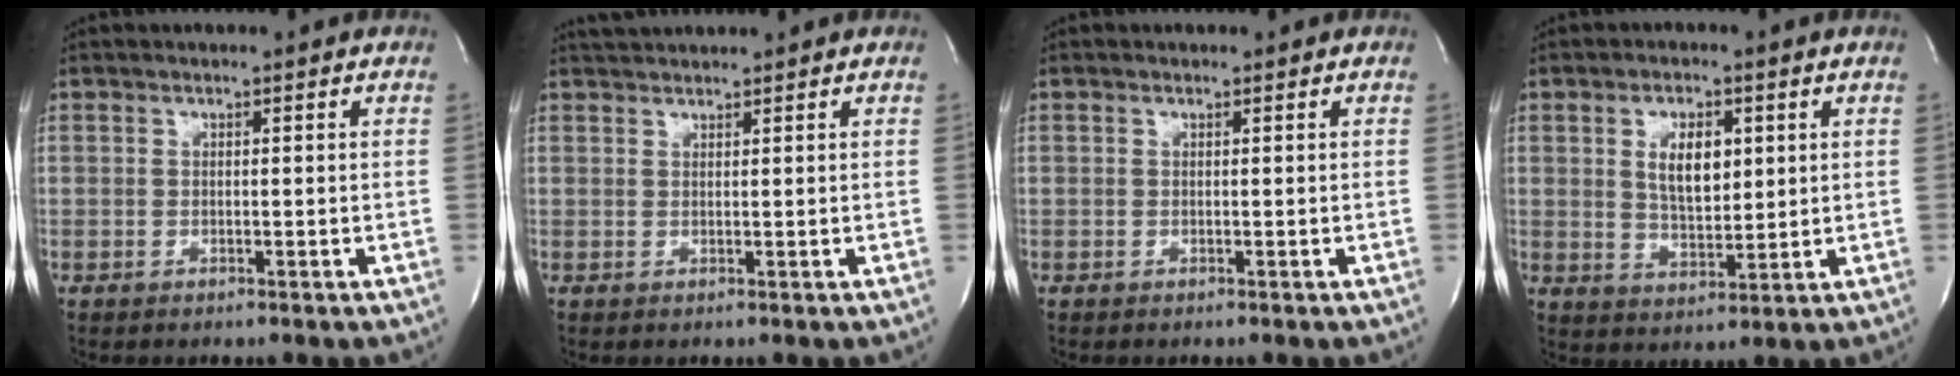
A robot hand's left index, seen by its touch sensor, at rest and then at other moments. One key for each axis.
{"total": 2.6, "fx": 2.5, "fy": -0.1, "fz": 0.5, "tx": -0.011, "ty": 0.019, "tz": 0.048}
{"total": 0.0}
{"total": 6.4, "fx": 1.8, "fy": 3.0, "fz": 5.3, "tx": -0.096, "ty": -0.009, "tz": 0.036}